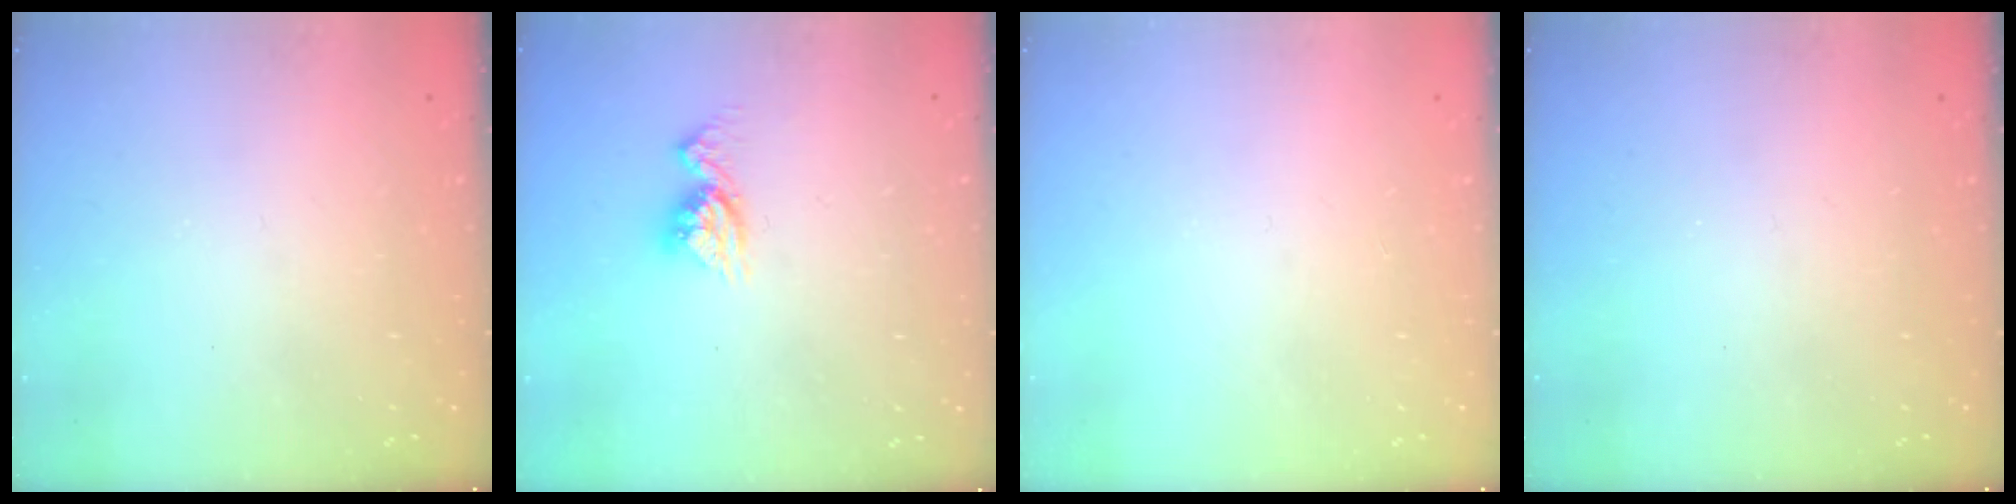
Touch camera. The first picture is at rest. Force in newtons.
{"total": 9.2, "press": 9.2, "slide": 0.8}
{"total": 0.0}
{"total": 0.0}